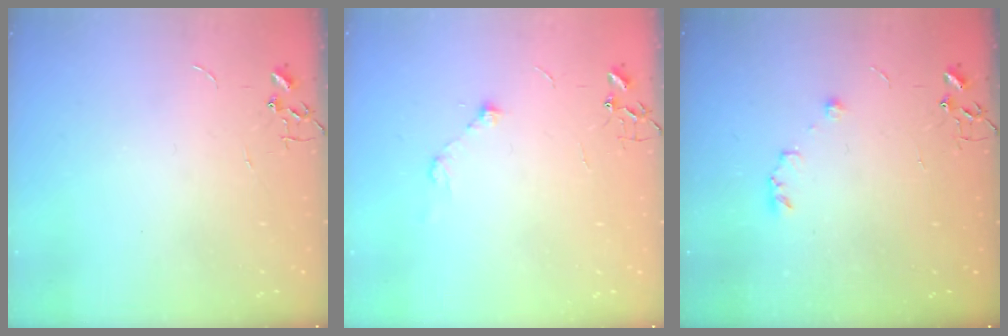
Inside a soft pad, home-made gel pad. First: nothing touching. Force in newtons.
{"total": 6.0, "press": 5.8, "slide": 1.2}
{"total": 5.8, "press": 5.8, "slide": 0.5}